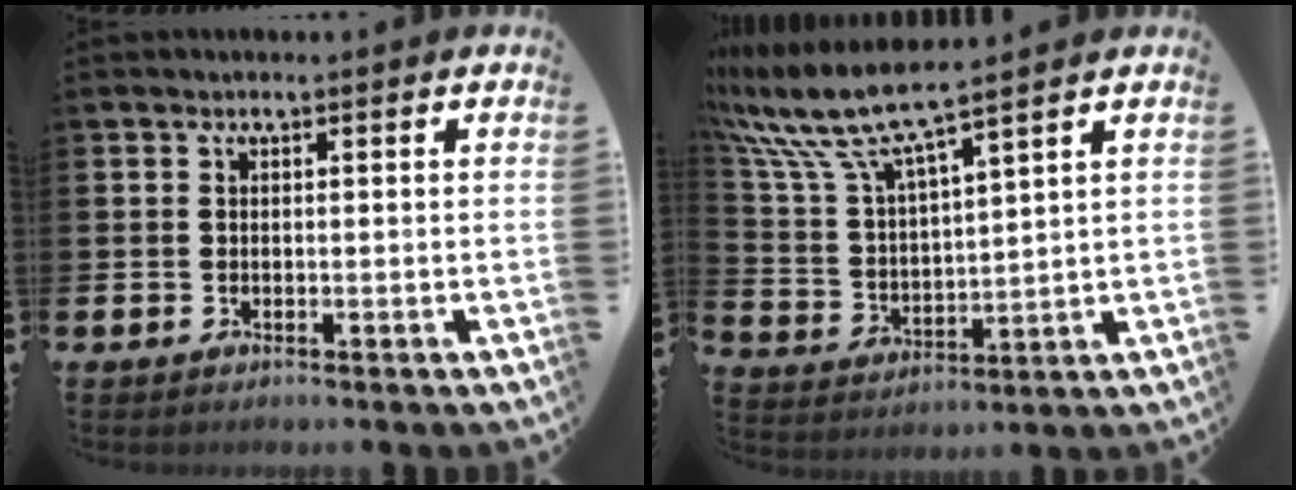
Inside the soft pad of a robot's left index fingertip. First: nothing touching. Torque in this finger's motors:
{"motor_torque": [0.55, -0.89, 1.05, 0.21]}